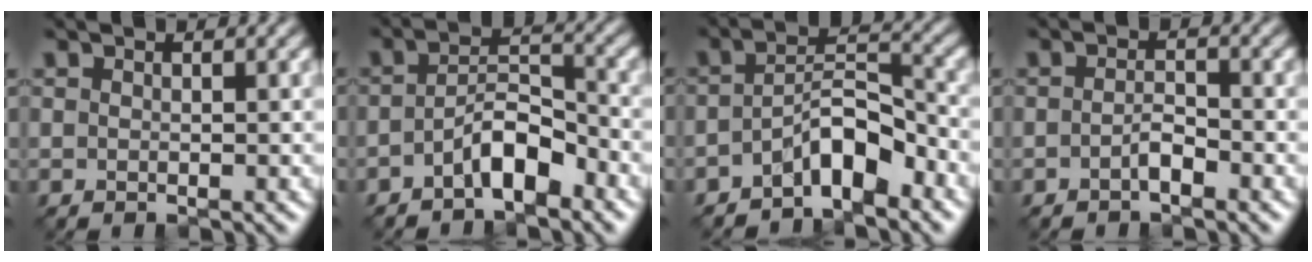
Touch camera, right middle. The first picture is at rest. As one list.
[{"total": 4.0, "force": [-2.3, 1.5, 2.9], "torque": [-0.050, 0.011, -0.043]}, {"total": 4.9, "force": [-3.0, 1.8, 3.5], "torque": [-0.053, 0.015, -0.054]}, {"total": 1.5, "force": [-0.9, 0.4, 1.2], "torque": [-0.023, 0.003, -0.018]}]